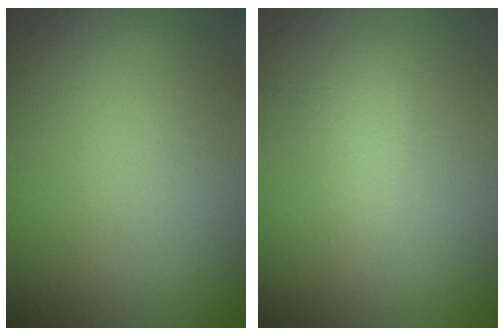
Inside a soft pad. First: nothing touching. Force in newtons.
{"total": 1.8, "press": 1.8, "slide": 0.1}